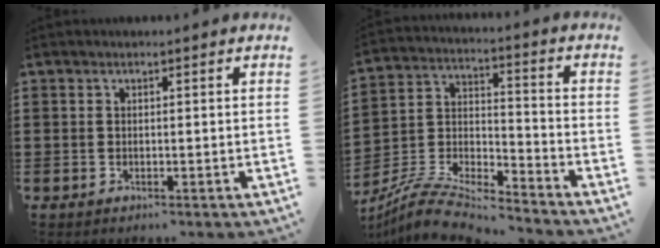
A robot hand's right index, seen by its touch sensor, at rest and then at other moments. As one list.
[{"total": 8.0, "force": [-7.6, 1.0, 2.5], "torque": [-0.062, -0.001, -0.155]}]